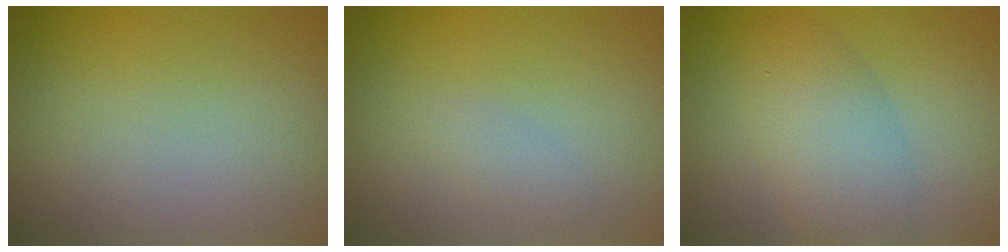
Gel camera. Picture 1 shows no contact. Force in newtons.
{"total": 1.2, "press": 1.2, "slide": 0.1}
{"total": 4.8, "press": 4.8, "slide": 0.2}